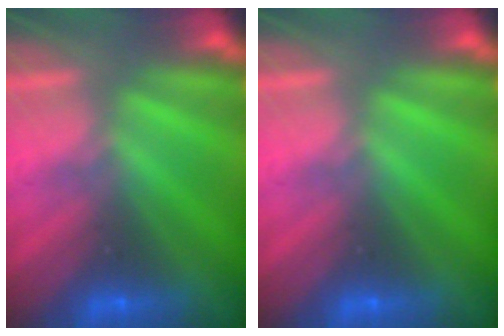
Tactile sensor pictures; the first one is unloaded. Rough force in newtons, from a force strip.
{"total": 0.0}